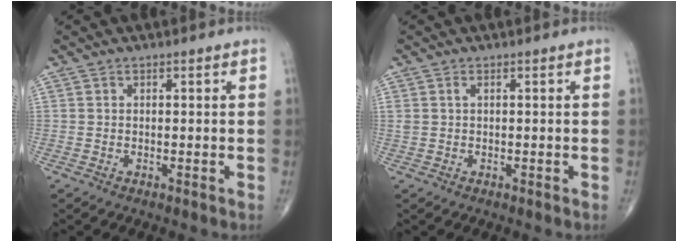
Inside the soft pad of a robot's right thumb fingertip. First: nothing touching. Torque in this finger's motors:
{"motor_torque": [-0.24, -0.34, 0.07, -0.07, 0.00]}